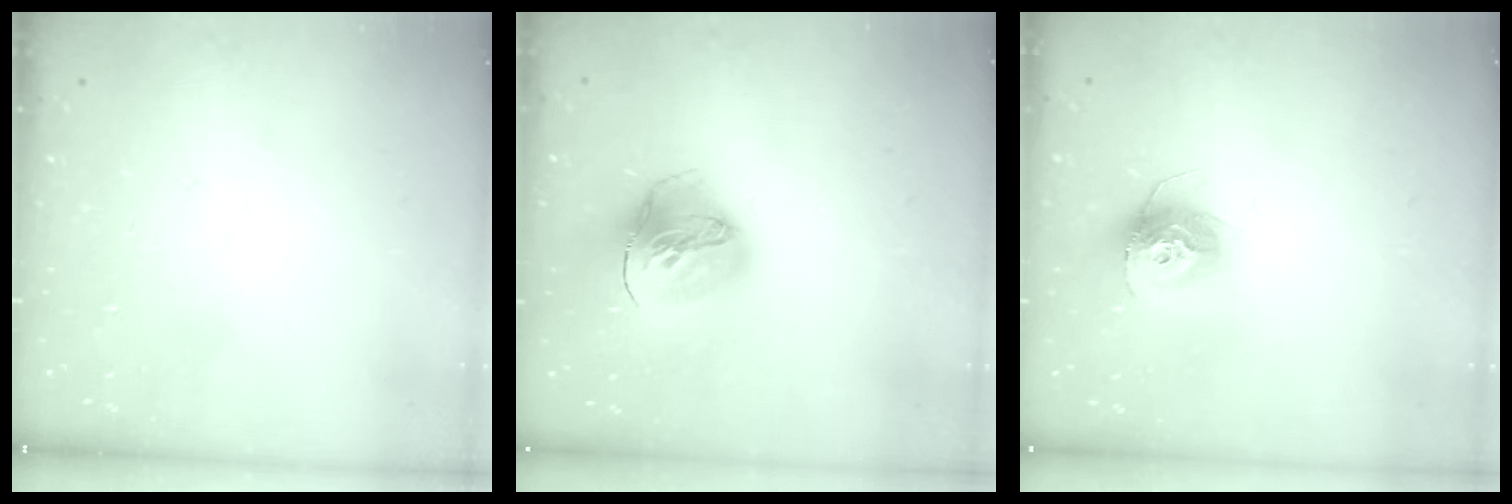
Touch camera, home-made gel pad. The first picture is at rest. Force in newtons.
{"total": 16.9, "press": 16.8, "slide": 1.7}
{"total": 11.8, "press": 11.8, "slide": 0.9}